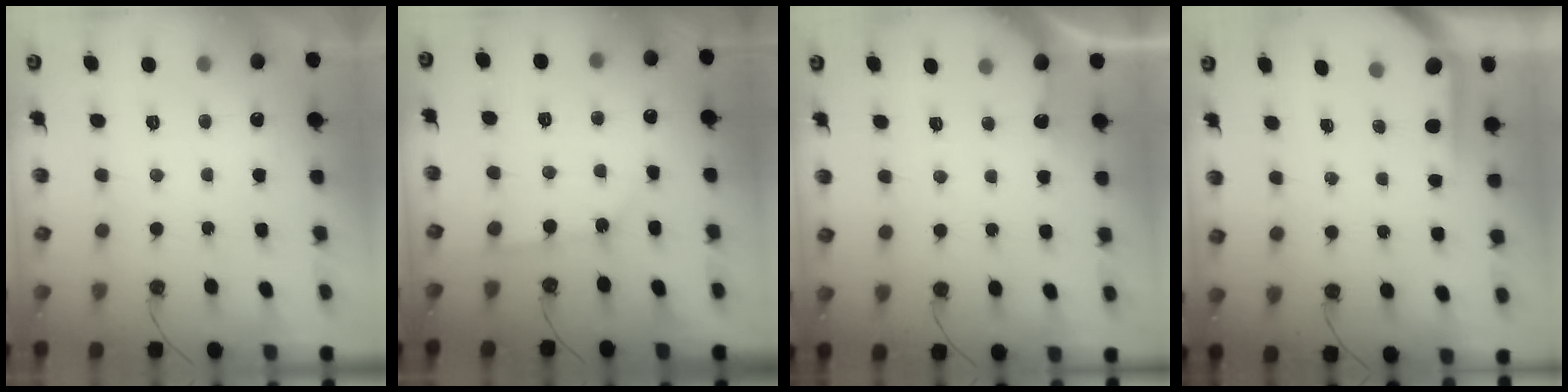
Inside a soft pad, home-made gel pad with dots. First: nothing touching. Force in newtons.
{"total": 3.5, "press": 3.4, "slide": 0.6}
{"total": 2.3, "press": 2.3, "slide": 0.3}
{"total": 3.7, "press": 3.7, "slide": 0.4}